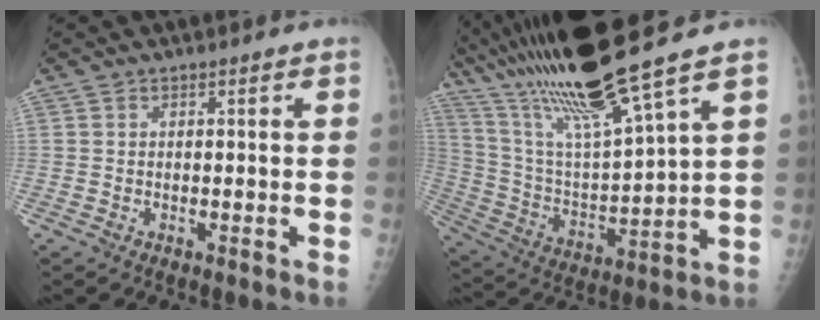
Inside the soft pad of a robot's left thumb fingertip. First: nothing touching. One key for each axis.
{"total": 20.4, "fx": 15.5, "fy": 0.5, "fz": 13.2, "tx": -0.244, "ty": -0.057, "tz": 0.300}